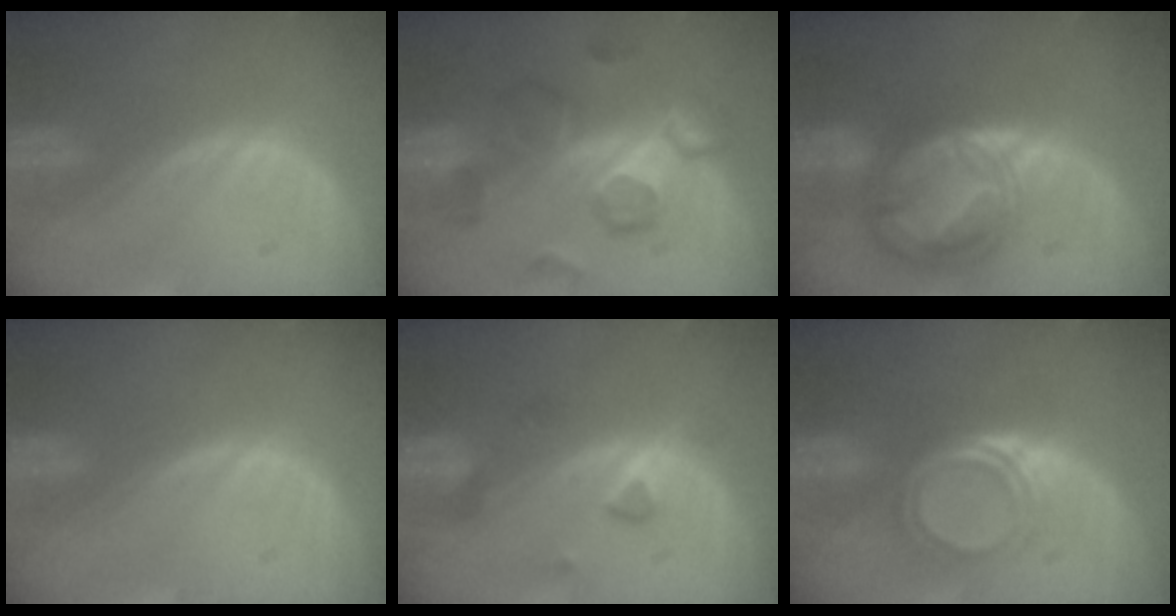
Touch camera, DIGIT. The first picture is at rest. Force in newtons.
{"total": 8.5, "press": 8.4, "slide": 1.4}
{"total": 9.0, "press": 9.0, "slide": 0.7}
{"total": 0.0}
{"total": 3.5, "press": 3.4, "slide": 0.8}
{"total": 5.1, "press": 4.3, "slide": 2.7}